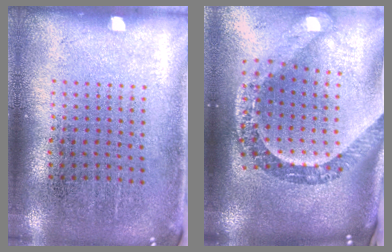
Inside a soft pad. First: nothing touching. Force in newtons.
{"total": 3.4, "press": 2.5, "slide": 2.4}